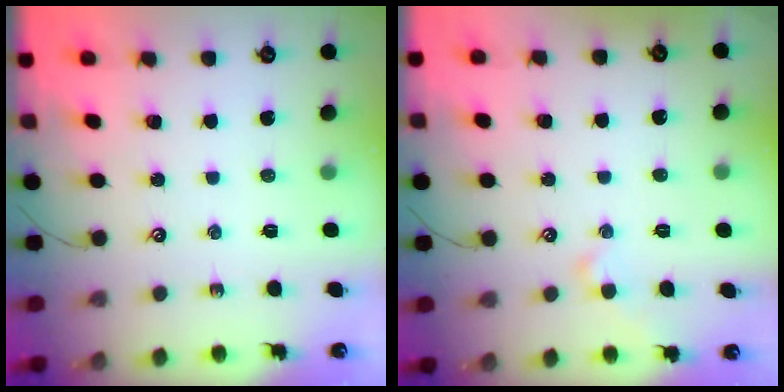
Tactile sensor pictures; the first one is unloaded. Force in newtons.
{"total": 1.4, "press": 1.4, "slide": 0.1}